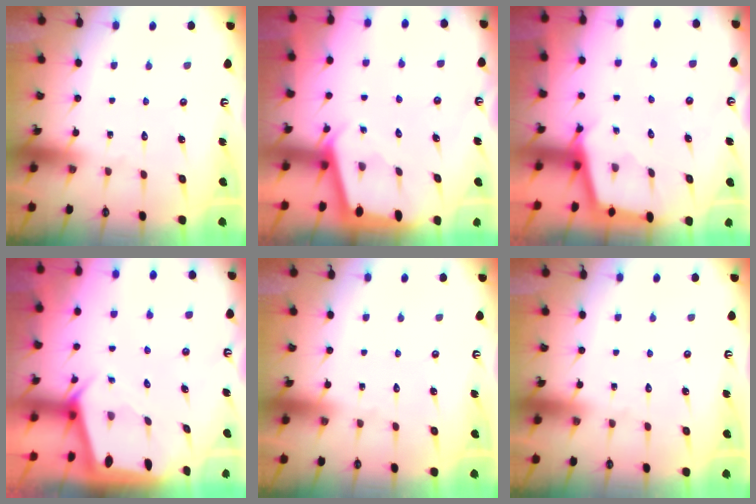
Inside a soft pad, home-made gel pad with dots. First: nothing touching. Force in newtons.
{"total": 2.1, "press": 2.1, "slide": 0.1}
{"total": 2.2, "press": 2.2, "slide": 0.2}
{"total": 1.9, "press": 1.9, "slide": 0.1}
{"total": 0.0}
{"total": 0.0}